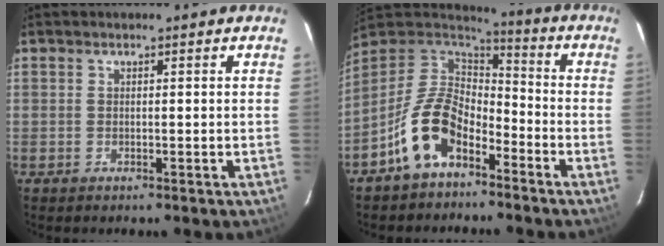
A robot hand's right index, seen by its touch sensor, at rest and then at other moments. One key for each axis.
{"total": 13.1, "fx": -7.2, "fy": 7.2, "fz": 8.2, "tx": -0.175, "ty": 0.015, "tz": -0.138}